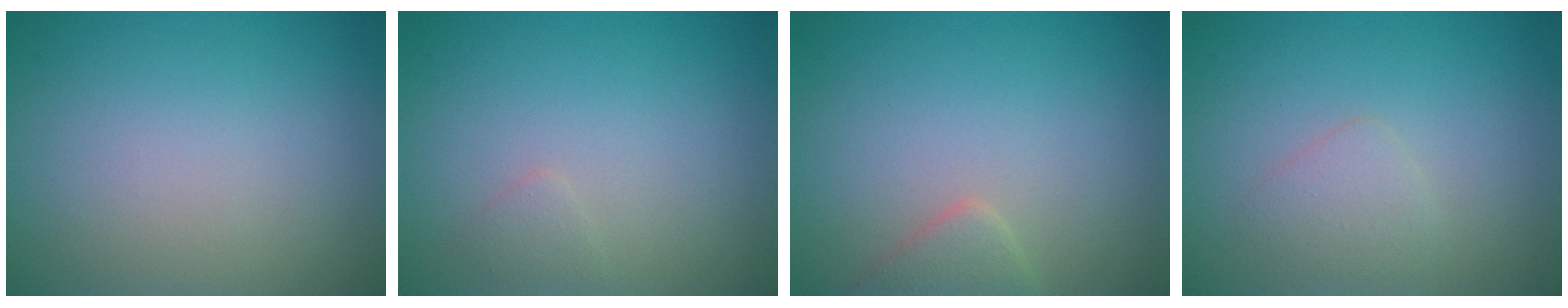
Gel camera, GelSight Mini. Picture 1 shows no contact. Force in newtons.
{"total": 0.7, "press": 0.7, "slide": 0.0}
{"total": 1.9, "press": 1.9, "slide": 0.1}
{"total": 1.6, "press": 1.6, "slide": 0.1}